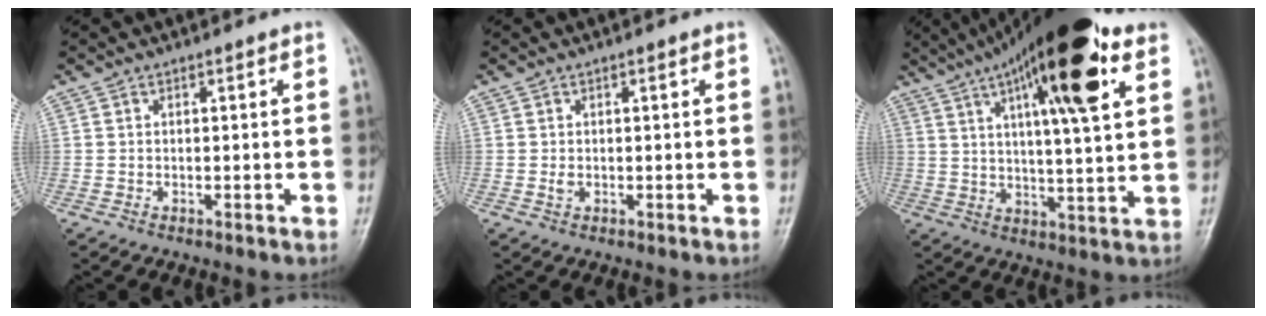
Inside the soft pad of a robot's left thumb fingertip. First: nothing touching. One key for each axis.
{"total": 1.3, "fx": 0.1, "fy": 0.8, "fz": 1.1, "tx": -0.019, "ty": 0.002, "tz": 0.002}
{"total": 22.0, "fx": 10.7, "fy": 5.5, "fz": 18.4, "tx": -0.281, "ty": -0.010, "tz": 0.164}